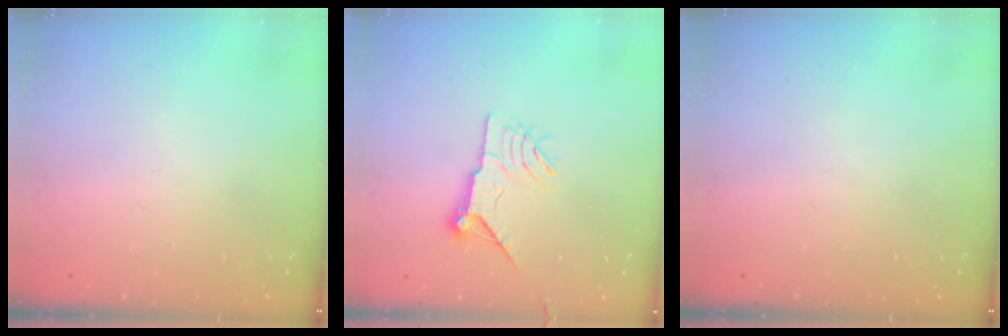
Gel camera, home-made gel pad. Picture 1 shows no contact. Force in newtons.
{"total": 9.9, "press": 9.9, "slide": 1.0}
{"total": 0.0}